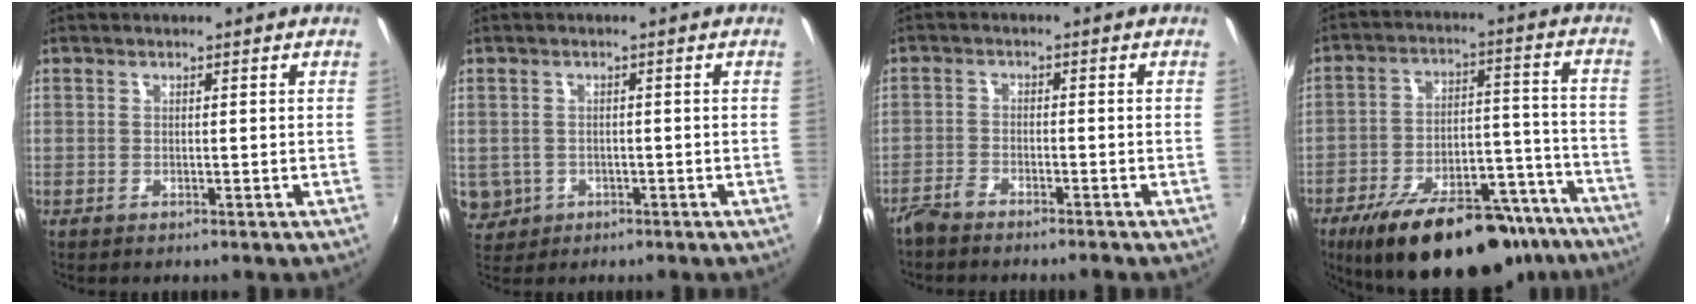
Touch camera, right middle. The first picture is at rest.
{"total": 5.7, "force": [-1.2, 5.3, 1.9], "torque": [-0.055, -0.003, -0.006]}
{"total": 3.4, "force": [-3.2, 0.6, 1.1], "torque": [-0.041, -0.004, -0.067]}
{"total": 26.9, "force": [-20.3, 10.5, 14.2], "torque": [-0.231, 0.004, -0.270]}